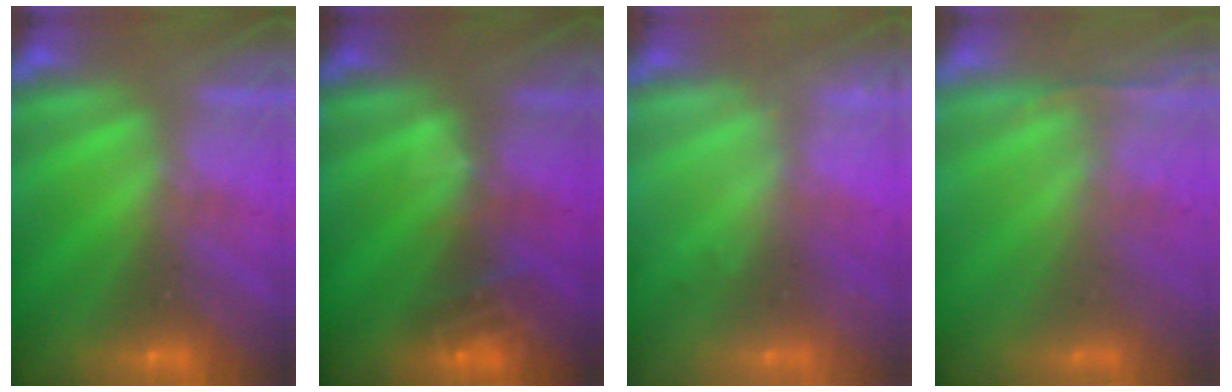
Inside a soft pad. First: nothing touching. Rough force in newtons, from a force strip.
{"total": 2.8}
{"total": 2.3}
{"total": 1.2}